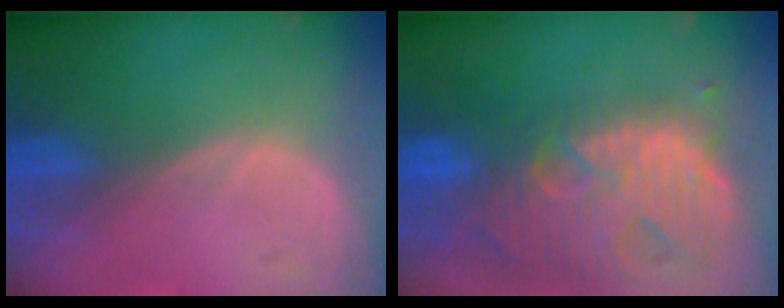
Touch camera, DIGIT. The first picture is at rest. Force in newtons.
{"total": 13.7, "press": 11.6, "slide": 7.3}